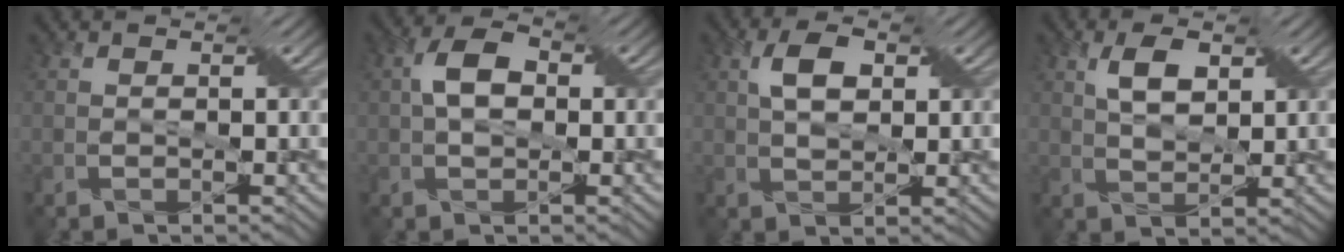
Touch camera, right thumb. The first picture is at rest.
{"total": 4.8, "force": [0.4, 3.0, 3.7], "torque": [-0.074, 0.009, 0.001]}
{"total": 4.4, "force": [1.6, 2.2, 3.4], "torque": [-0.066, 0.009, 0.027]}
{"total": 4.0, "force": [2.1, 1.7, 3.0], "torque": [-0.059, 0.005, 0.037]}